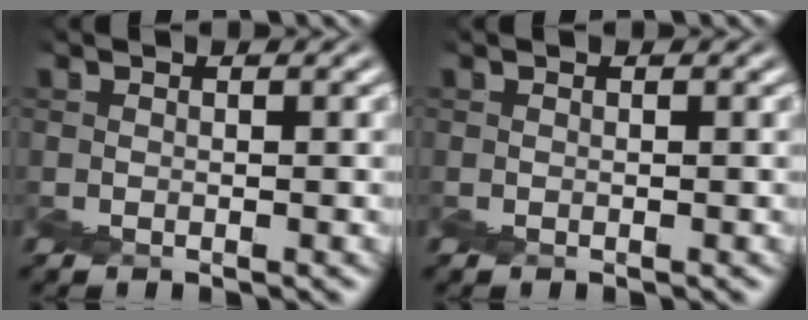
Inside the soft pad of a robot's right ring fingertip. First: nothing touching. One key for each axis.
{"total": 0.0}